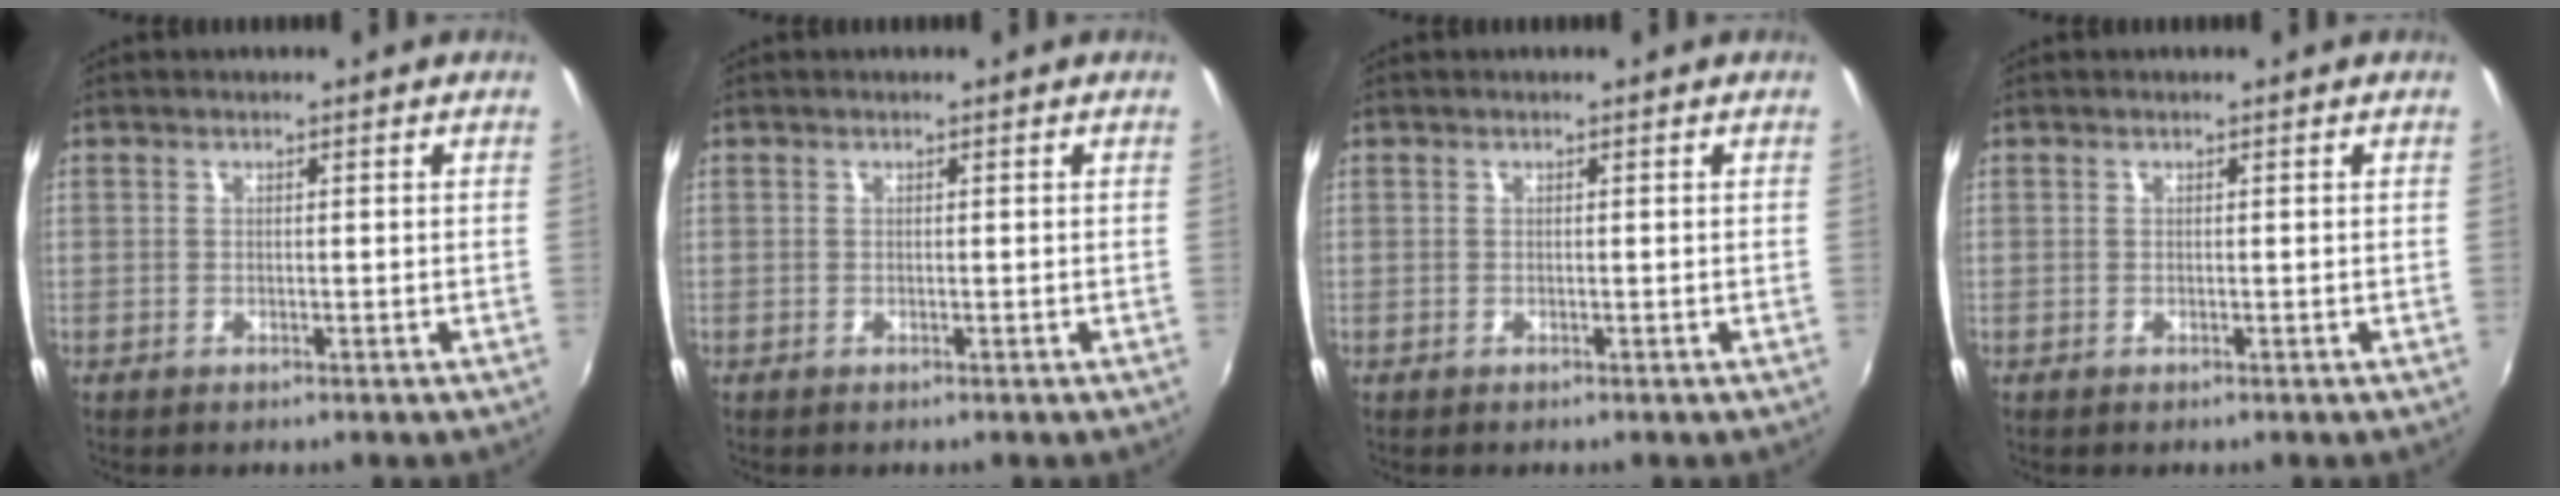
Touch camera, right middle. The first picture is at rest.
{"total": 0.0}
{"total": 0.0}
{"total": 0.0}